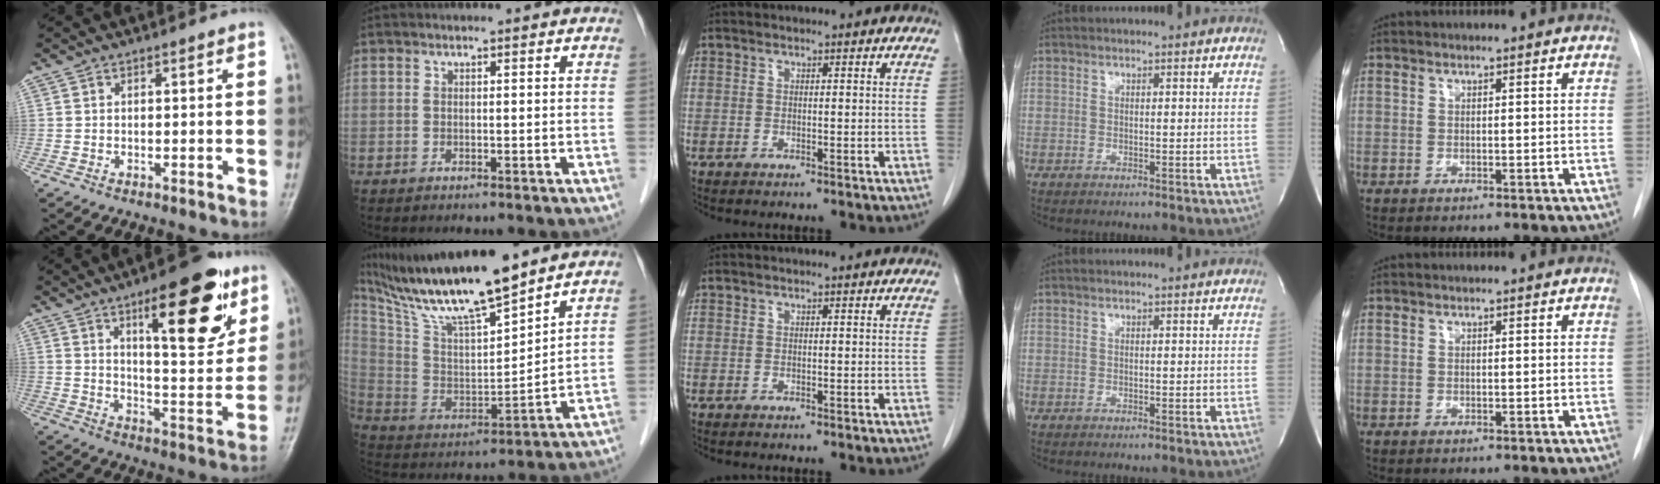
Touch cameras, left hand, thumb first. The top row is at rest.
{"thumb": {"total": 18.6, "force": [9.7, 6.3, 14.6], "torque": [-0.169, -0.046, 0.144]}, "index": {"total": 17.2, "force": [14.3, 1.0, 9.5], "torque": [-0.180, -0.002, 0.267]}}